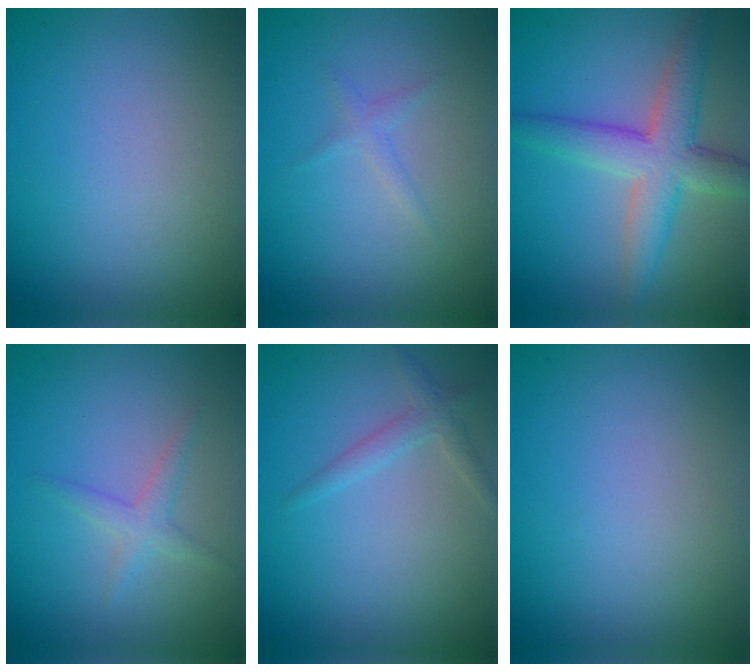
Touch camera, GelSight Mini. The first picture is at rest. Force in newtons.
{"total": 1.0, "press": 1.0, "slide": 0.1}
{"total": 5.6, "press": 5.5, "slide": 0.3}
{"total": 1.6, "press": 1.6, "slide": 0.1}
{"total": 1.6, "press": 1.6, "slide": 0.1}
{"total": 0.0}